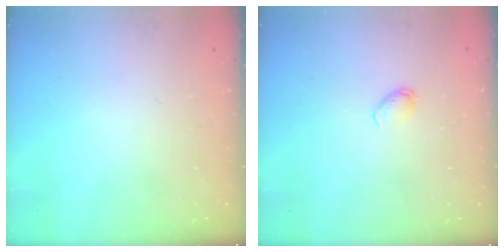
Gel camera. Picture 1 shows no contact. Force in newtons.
{"total": 2.7, "press": 2.7, "slide": 0.5}